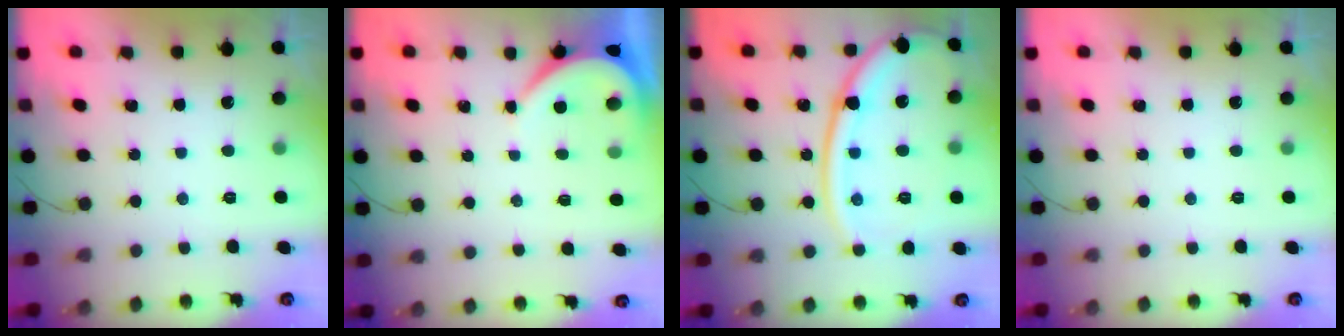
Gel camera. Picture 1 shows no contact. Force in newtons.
{"total": 3.9, "press": 3.9, "slide": 0.6}
{"total": 16.6, "press": 16.5, "slide": 1.8}
{"total": 0.0}